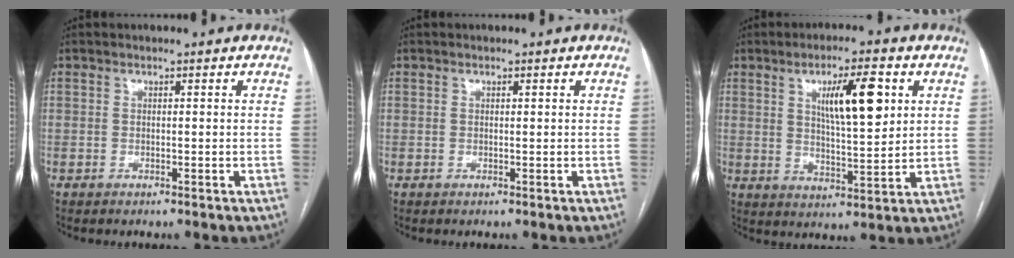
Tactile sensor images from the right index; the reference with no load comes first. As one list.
[{"total": 0.0}, {"total": 10.3, "force": [3.7, 2.1, 9.3], "torque": [-0.154, 0.001, 0.064]}]